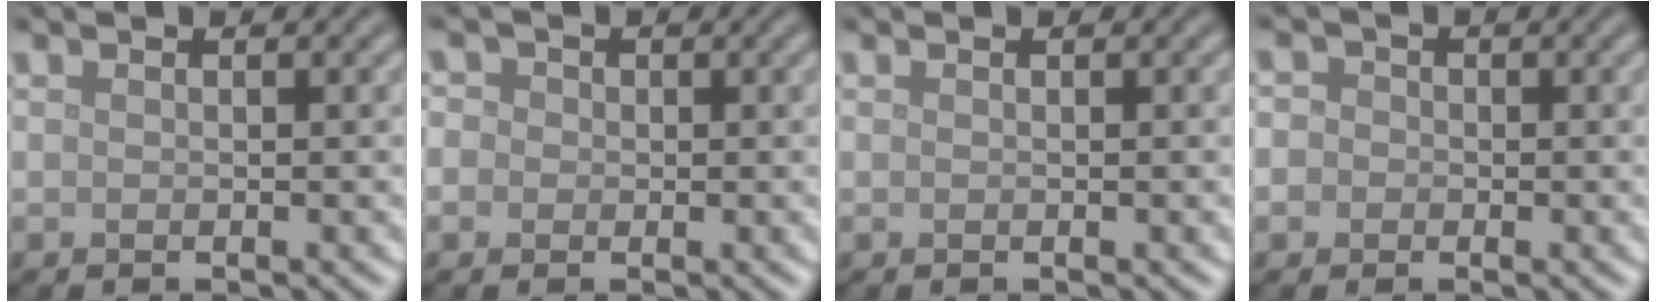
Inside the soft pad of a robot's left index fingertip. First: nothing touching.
{"total": 3.6, "force": [0.9, 3.1, 1.4], "torque": [-0.007, 0.027, -0.017]}
{"total": 0.0}
{"total": 3.4, "force": [0.4, 3.1, 1.3], "torque": [0.006, 0.027, -0.033]}